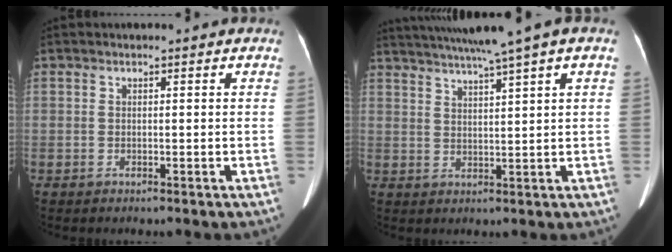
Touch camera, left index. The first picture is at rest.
{"total": 11.1, "force": [8.4, -1.2, 7.2], "torque": [-0.118, 0.024, 0.120]}